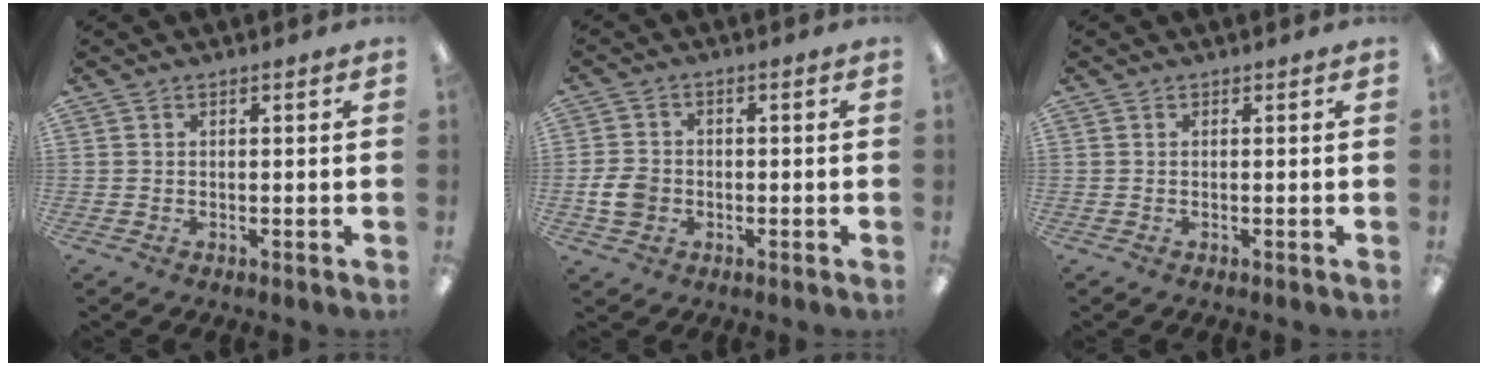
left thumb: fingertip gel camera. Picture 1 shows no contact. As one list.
[{"total": 5.8, "force": [-1.2, 4.7, 3.3], "torque": [-0.069, 0.002, -0.024]}, {"total": 0.0}]